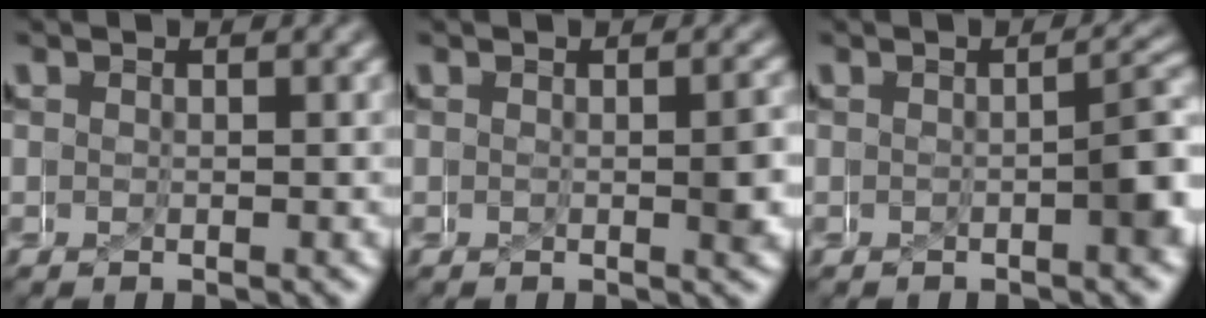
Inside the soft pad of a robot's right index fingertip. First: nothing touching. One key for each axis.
{"total": 1.1, "fx": -0.3, "fy": 0.0, "fz": 1.0, "tx": -0.015, "ty": -0.005, "tz": -0.001}
{"total": 2.9, "fx": -0.8, "fy": 1.0, "fz": 2.6, "tx": -0.027, "ty": 0.007, "tz": -0.018}